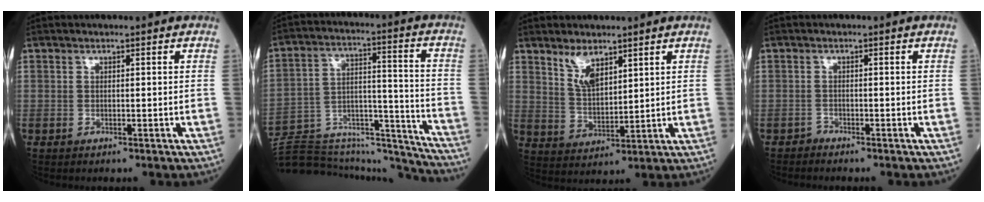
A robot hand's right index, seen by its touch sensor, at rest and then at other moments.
{"total": 23.9, "force": [-23.1, 3.1, 5.3], "torque": [-0.093, 0.036, -0.341]}
{"total": 5.5, "force": [3.7, 2.1, 3.5], "torque": [-0.075, -0.005, 0.079]}
{"total": 0.8, "force": [-0.7, -0.1, -0.3], "torque": [0.005, -0.003, -0.015]}